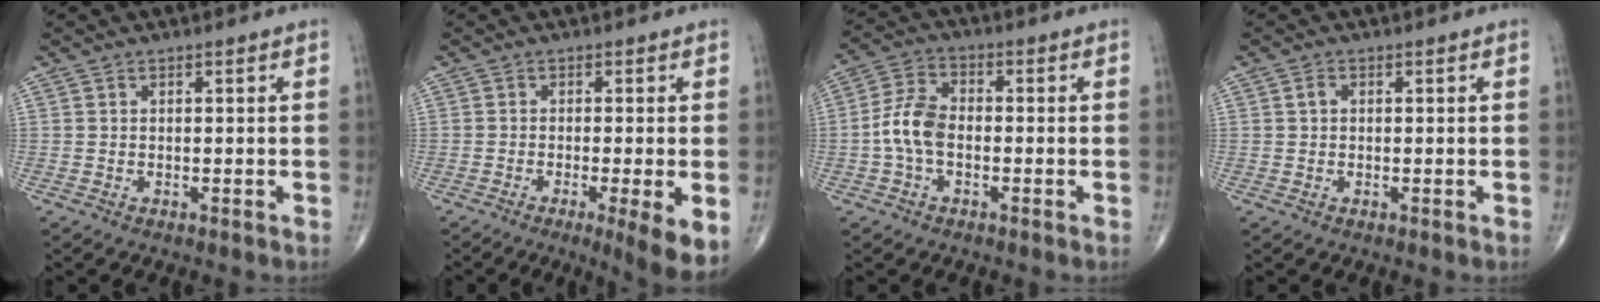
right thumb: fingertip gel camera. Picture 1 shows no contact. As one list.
[{"total": 7.0, "force": [-2.3, 0.7, 6.6], "torque": [-0.098, -0.018, -0.039]}, {"total": 7.4, "force": [-1.5, 4.4, 5.8], "torque": [-0.120, 0.023, -0.037]}, {"total": 1.2, "force": [0.2, 0.9, 0.8], "torque": [-0.014, 0.005, 0.003]}]